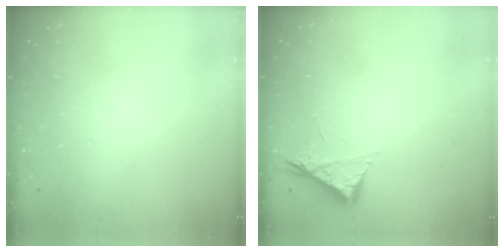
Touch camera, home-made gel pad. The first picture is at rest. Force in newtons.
{"total": 4.5, "press": 4.4, "slide": 0.5}